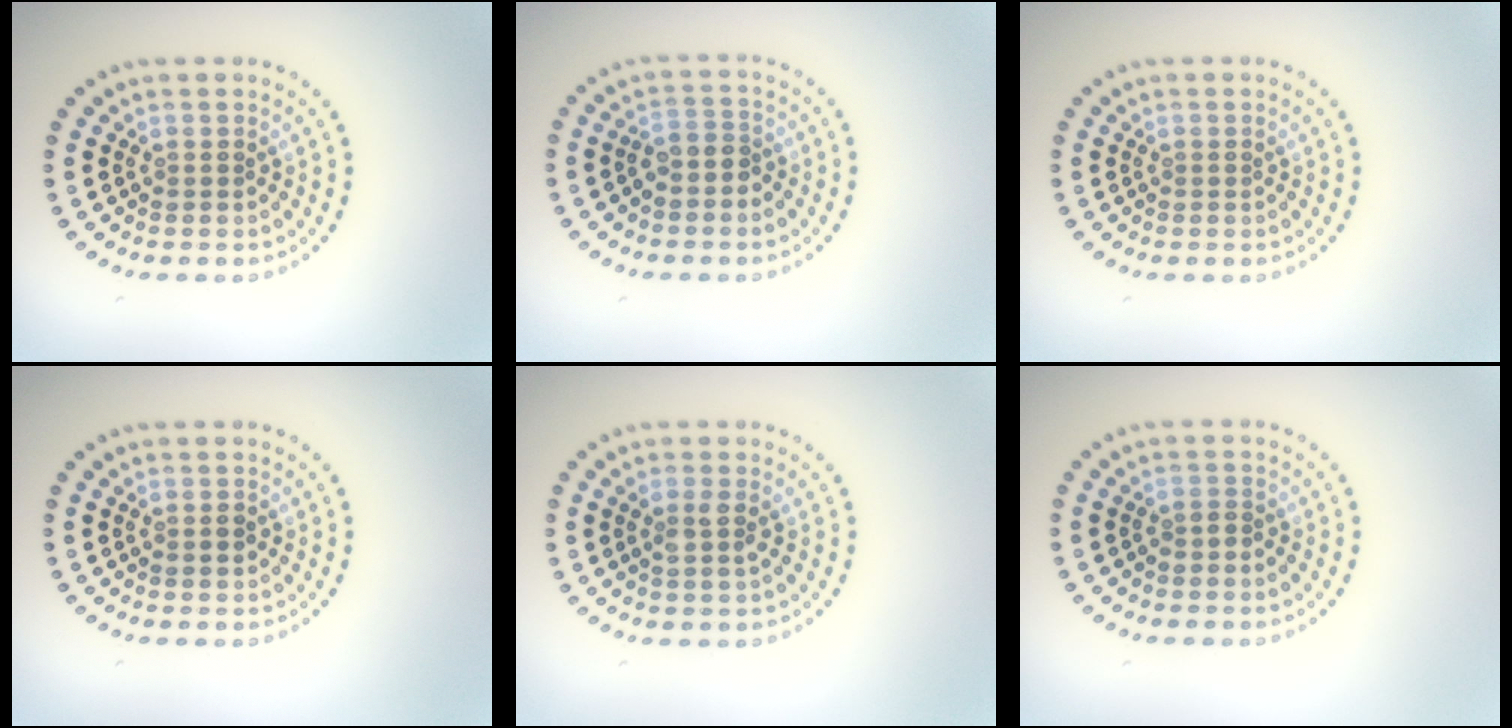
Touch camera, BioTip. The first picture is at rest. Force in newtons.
{"total": 2.0, "press": 1.8, "slide": 0.9}
{"total": 0.0}
{"total": 0.9, "press": 0.9, "slide": 0.1}
{"total": 1.5, "press": 1.3, "slide": 0.9}
{"total": 0.8, "press": 0.4, "slide": 0.6}